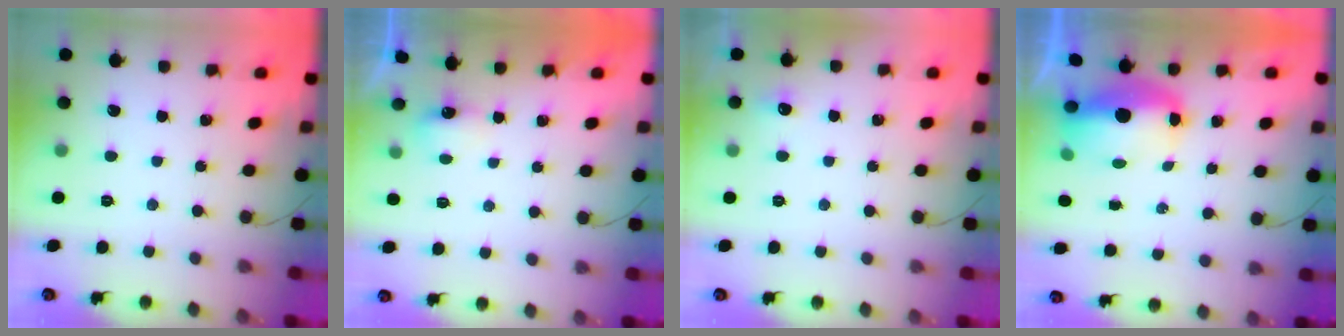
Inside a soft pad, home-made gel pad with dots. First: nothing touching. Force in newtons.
{"total": 2.5, "press": 2.5, "slide": 0.6}
{"total": 4.1, "press": 3.9, "slide": 1.4}
{"total": 7.6, "press": 7.6, "slide": 1.1}